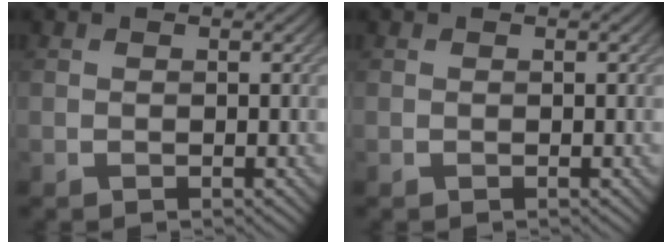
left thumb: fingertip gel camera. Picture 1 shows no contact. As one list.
[{"total": 0.0}]